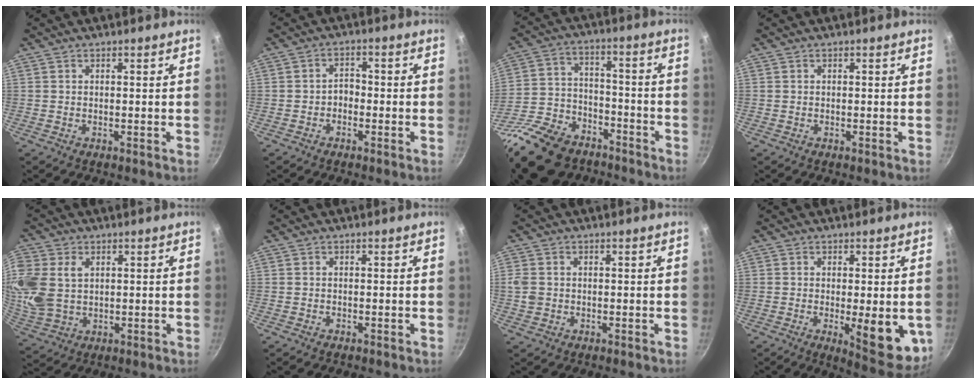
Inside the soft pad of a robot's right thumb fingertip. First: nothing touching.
{"total": 2.7, "force": [-1.1, 2.0, 1.5], "torque": [-0.006, 0.018, -0.021]}
{"total": 22.3, "force": [-15.3, 12.5, 10.4], "torque": [-0.184, 0.068, -0.258]}
{"total": 0.0}
{"total": 13.9, "force": [2.8, 10.3, 8.9], "torque": [-0.206, -0.003, 0.063]}
{"total": 0.0}
{"total": 3.1, "force": [-0.1, 2.7, 1.6], "torque": [-0.029, 0.003, -0.002]}
{"total": 10.9, "force": [-1.7, 3.4, 10.2], "torque": [-0.107, -0.013, -0.012]}